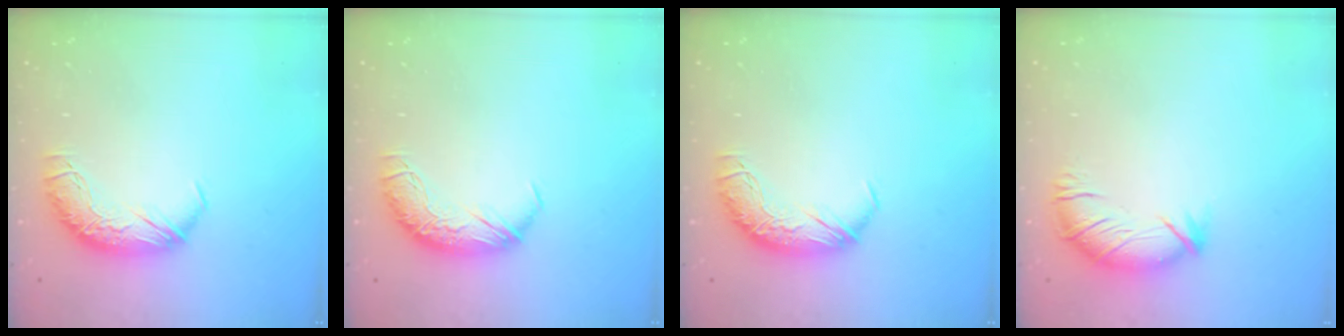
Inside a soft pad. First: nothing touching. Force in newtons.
{"total": 0.0}
{"total": 0.0}
{"total": 2.8, "press": 2.0, "slide": 2.0}